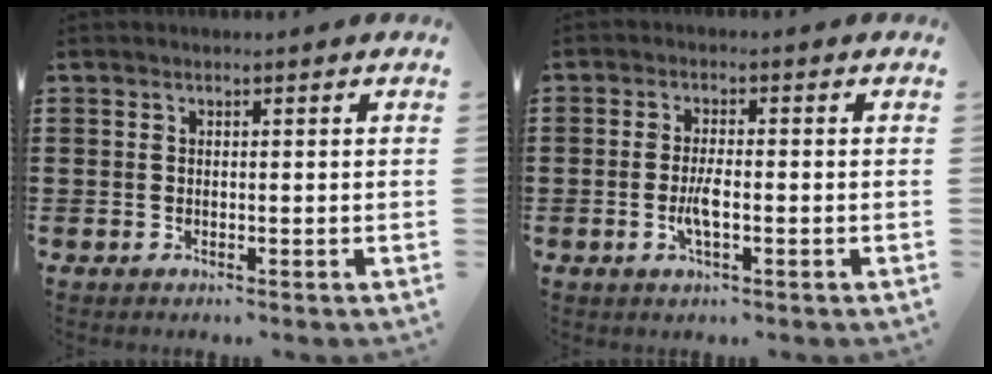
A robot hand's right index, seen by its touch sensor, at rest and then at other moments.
{"total": 3.3, "force": [-0.9, 0.8, 3.1], "torque": [-0.066, -0.004, -0.020]}